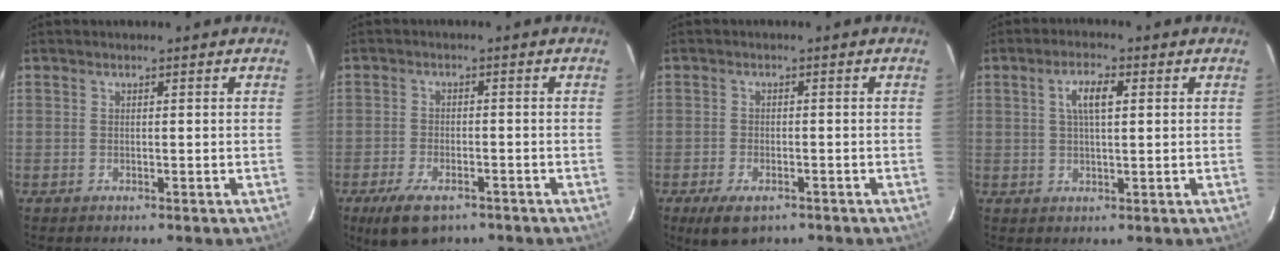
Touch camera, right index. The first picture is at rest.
{"total": 8.3, "force": [-5.7, 3.8, 4.7], "torque": [-0.111, -0.017, -0.094]}
{"total": 6.1, "force": [-4.0, 2.9, 3.5], "torque": [-0.079, -0.019, -0.067]}
{"total": 4.7, "force": [1.4, 1.5, 4.2], "torque": [-0.078, 0.010, 0.026]}